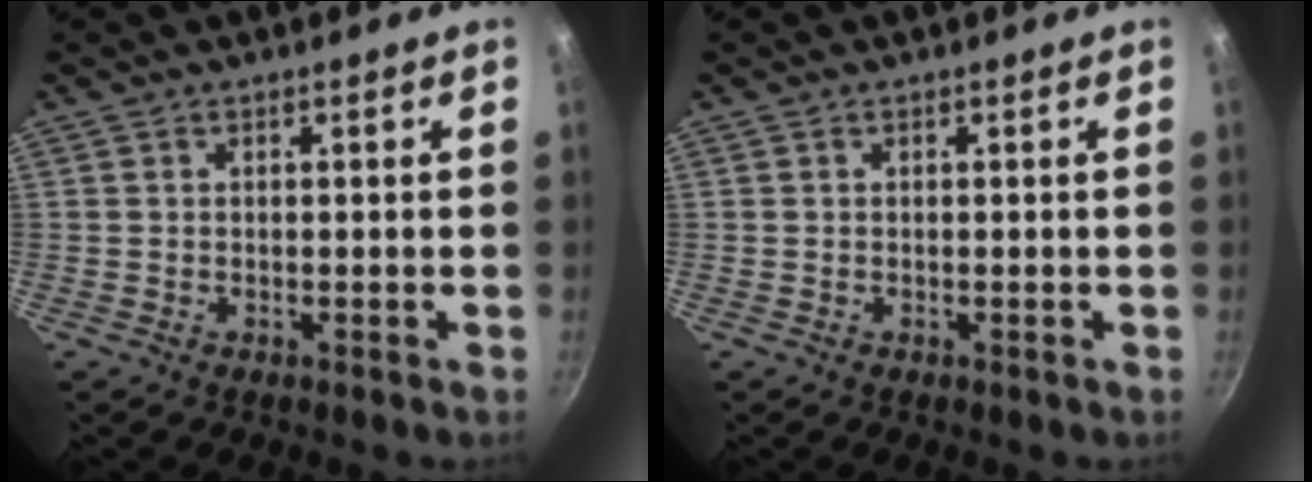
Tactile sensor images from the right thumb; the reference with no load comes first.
{"total": 0.0}